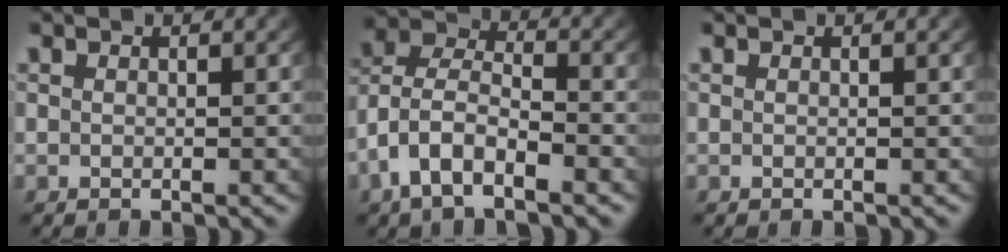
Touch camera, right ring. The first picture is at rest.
{"total": 6.1, "force": [-0.4, 4.8, 3.8], "torque": [-0.100, -0.016, -0.013]}
{"total": 0.0}